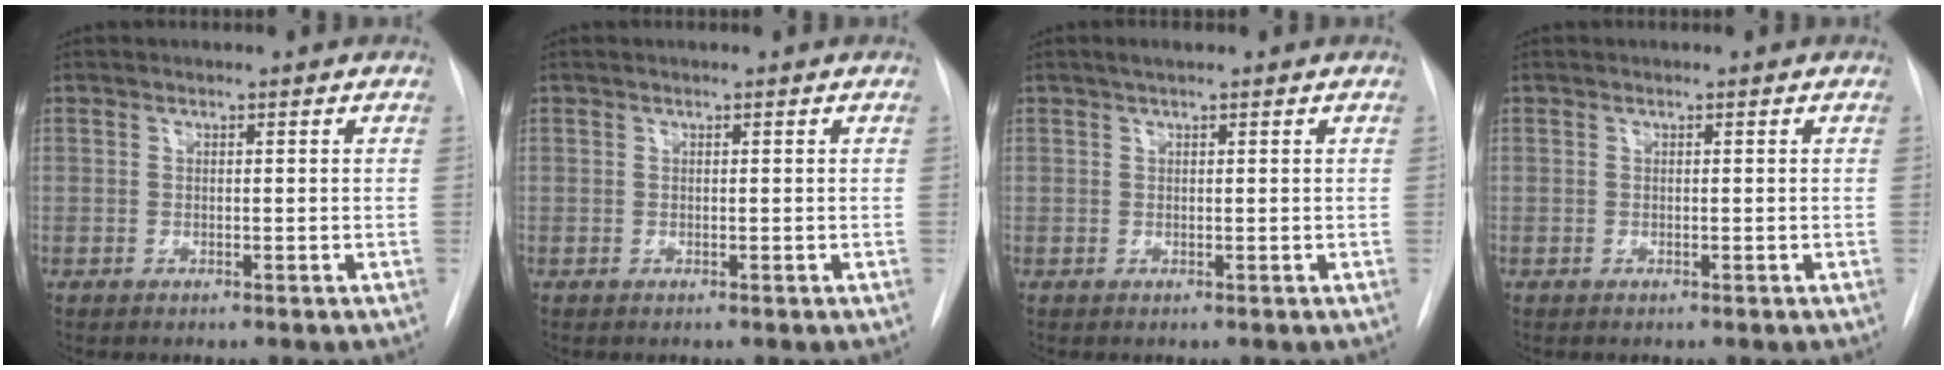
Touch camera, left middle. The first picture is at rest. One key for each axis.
{"total": 0.0}
{"total": 1.5, "fx": 1.1, "fy": 0.2, "fz": 1.0, "tx": -0.022, "ty": 0.009, "tz": 0.018}
{"total": 0.0}